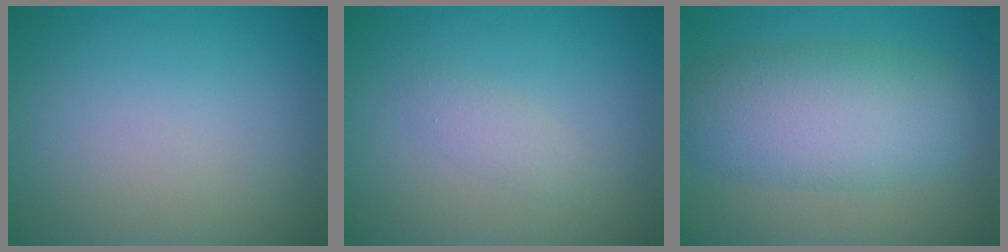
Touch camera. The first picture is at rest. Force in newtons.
{"total": 1.3, "press": 1.2, "slide": 0.1}
{"total": 7.2, "press": 7.2, "slide": 0.2}